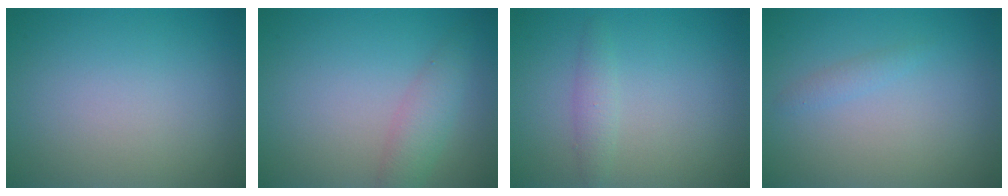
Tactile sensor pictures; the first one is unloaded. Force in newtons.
{"total": 2.5, "press": 2.5, "slide": 0.1}
{"total": 1.4, "press": 1.4, "slide": 0.0}
{"total": 0.9, "press": 0.9, "slide": 0.0}